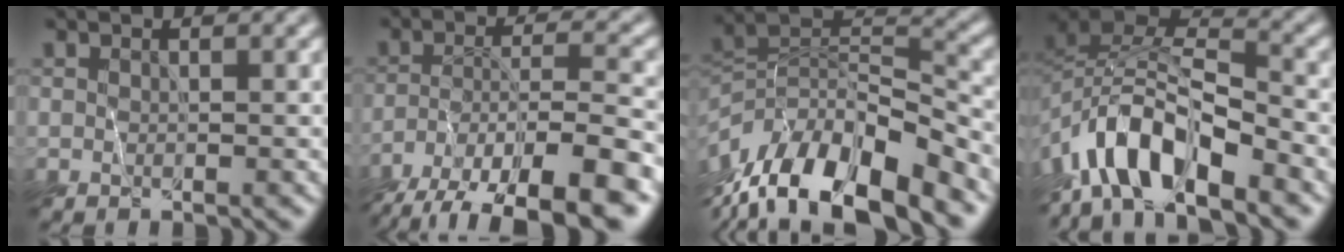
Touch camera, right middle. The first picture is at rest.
{"total": 10.1, "force": [-7.7, 2.5, 6.0], "torque": [-0.099, -0.001, -0.127]}
{"total": 12.9, "force": [-9.0, 4.5, 8.2], "torque": [-0.166, 0.007, -0.157]}
{"total": 8.2, "force": [-5.8, 2.6, 5.2], "torque": [-0.084, 0.010, -0.120]}